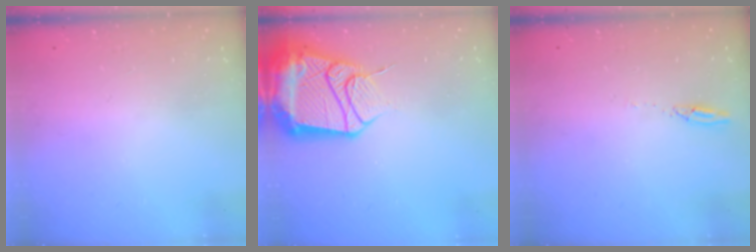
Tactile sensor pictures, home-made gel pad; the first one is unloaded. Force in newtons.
{"total": 20.6, "press": 20.5, "slide": 2.3}
{"total": 2.7, "press": 2.7, "slide": 0.2}